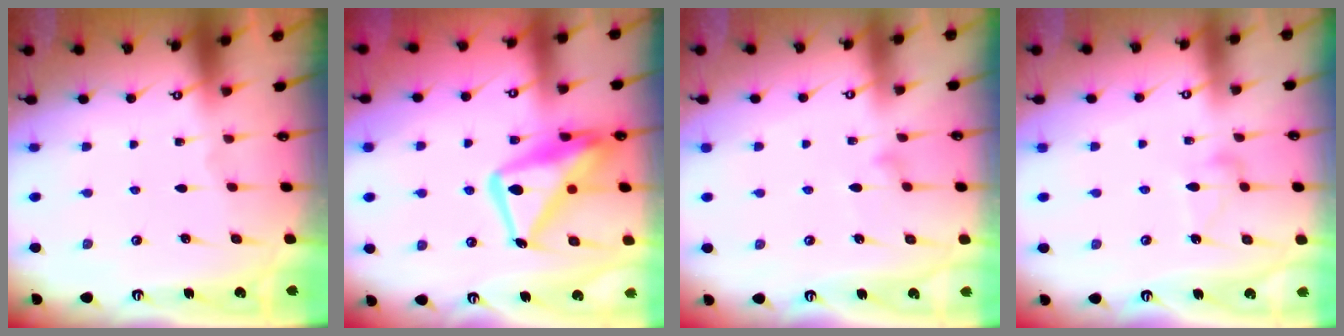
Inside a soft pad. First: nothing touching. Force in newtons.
{"total": 17.7, "press": 17.6, "slide": 1.6}
{"total": 7.9, "press": 7.9, "slide": 0.4}
{"total": 8.4, "press": 8.4, "slide": 0.1}